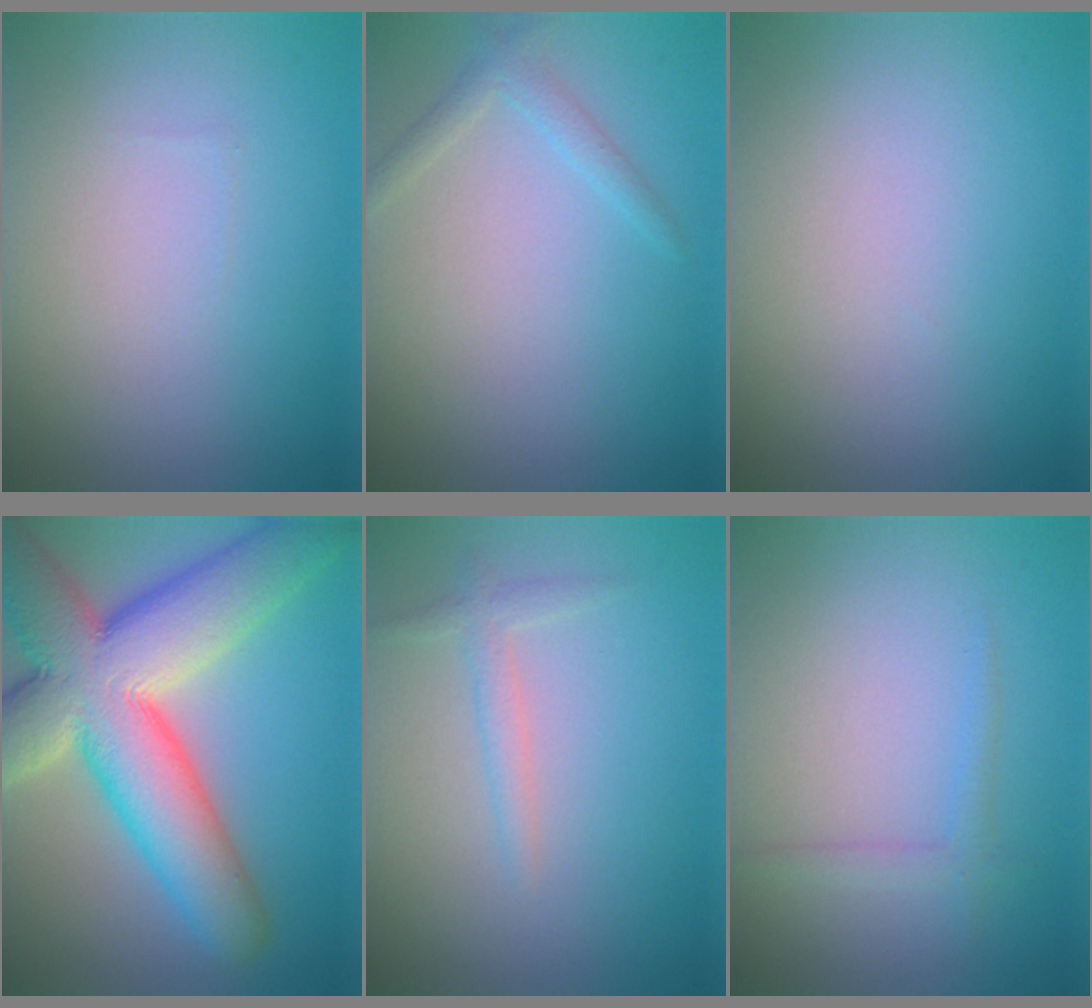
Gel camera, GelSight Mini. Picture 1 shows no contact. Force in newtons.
{"total": 1.4, "press": 1.4, "slide": 0.1}
{"total": 0.0}
{"total": 13.6, "press": 13.6, "slide": 0.8}
{"total": 1.5, "press": 1.5, "slide": 0.1}
{"total": 1.4, "press": 1.4, "slide": 0.0}